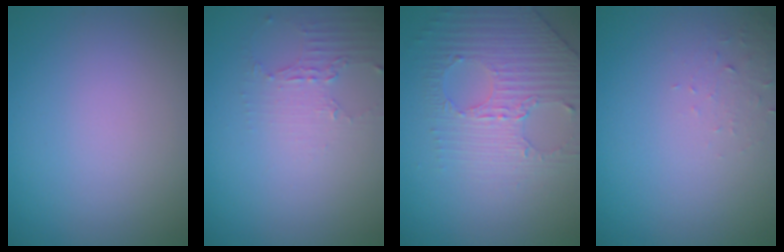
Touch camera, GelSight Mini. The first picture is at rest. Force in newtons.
{"total": 2.0, "press": 1.5, "slide": 1.4}
{"total": 4.1, "press": 3.3, "slide": 2.5}
{"total": 1.2, "press": 1.2, "slide": 0.1}